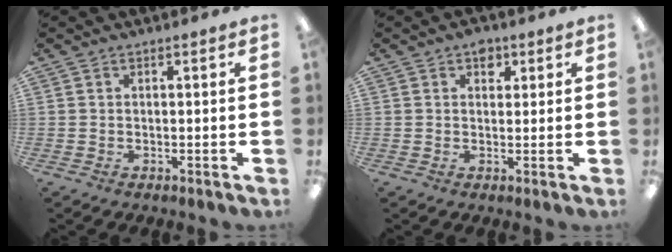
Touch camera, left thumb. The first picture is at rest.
{"total": 3.2, "force": [1.8, 2.2, 1.5], "torque": [-0.008, -0.003, 0.026]}